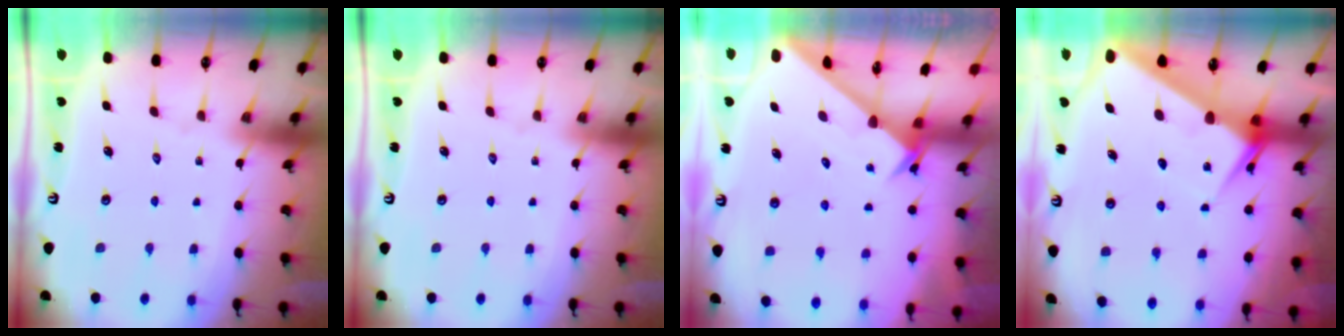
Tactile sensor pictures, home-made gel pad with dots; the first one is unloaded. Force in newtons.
{"total": 0.0}
{"total": 2.4, "press": 2.4, "slide": 0.2}
{"total": 8.3, "press": 8.3, "slide": 0.8}